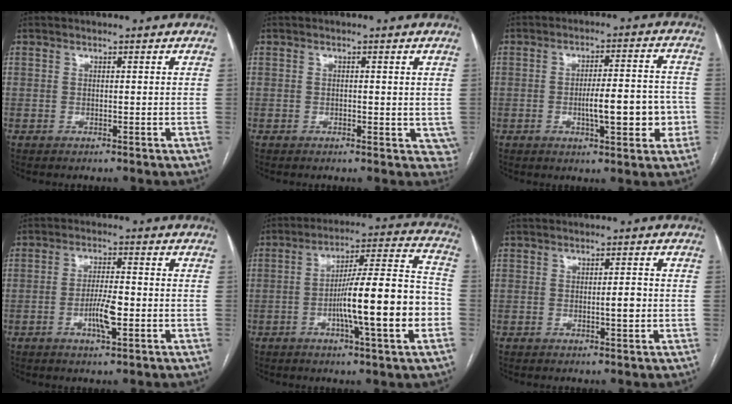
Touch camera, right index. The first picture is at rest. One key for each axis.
{"total": 2.9, "fx": 0.0, "fy": 2.0, "fz": 2.1, "tx": -0.012, "ty": 0.001, "tz": -0.002}
{"total": 9.3, "fx": -2.2, "fy": 2.3, "fz": 8.8, "tx": -0.131, "ty": 0.016, "tz": -0.029}
{"total": 5.4, "fx": -1.7, "fy": 1.0, "fz": 5.0, "tx": -0.095, "ty": -0.001, "tz": -0.029}
{"total": 16.7, "fx": -4.3, "fy": 0.9, "fz": 16.1, "tx": -0.251, "ty": 0.012, "tz": -0.067}
{"total": 2.4, "fx": -0.4, "fy": 0.4, "fz": 2.3, "tx": -0.036, "ty": 0.002, "tz": -0.007}